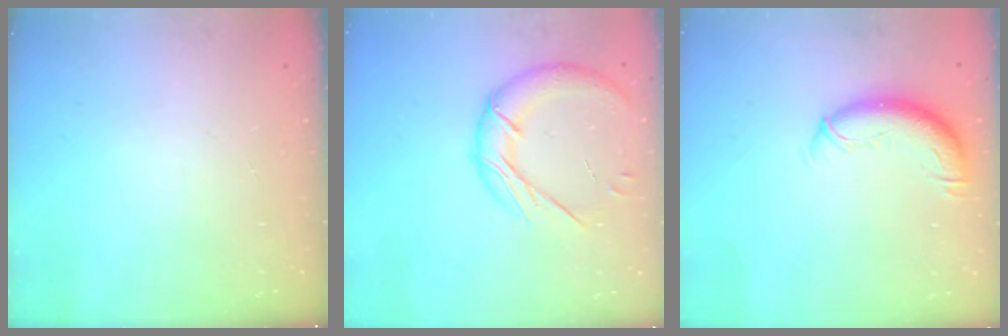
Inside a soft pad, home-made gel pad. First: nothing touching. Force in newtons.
{"total": 15.9, "press": 15.7, "slide": 2.1}
{"total": 10.6, "press": 10.2, "slide": 2.7}